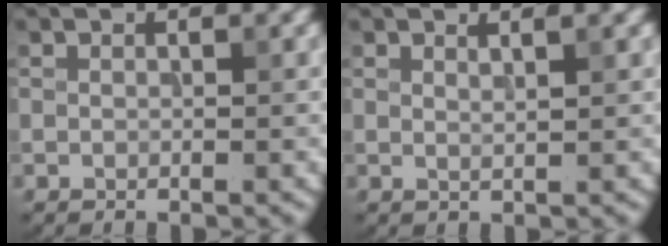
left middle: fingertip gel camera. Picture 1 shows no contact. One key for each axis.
{"total": 1.1, "fx": 0.7, "fy": -0.1, "fz": 0.8, "tx": -0.016, "ty": 0.004, "tz": 0.012}